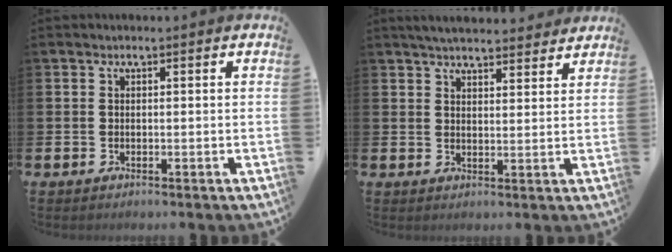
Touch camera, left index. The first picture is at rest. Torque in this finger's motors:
{"motor_torque": [0.98, -1.16, 0.59, 0.14]}